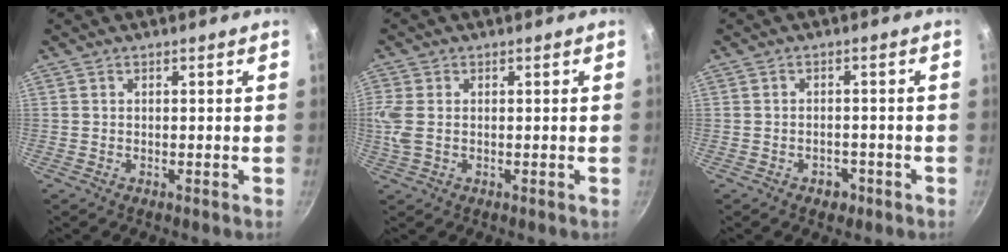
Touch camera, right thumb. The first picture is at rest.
{"total": 4.6, "force": [0.0, 2.9, 3.5], "torque": [-0.113, 0.006, 0.002]}
{"total": 2.5, "force": [-1.4, 1.8, 1.0], "torque": [-0.004, 0.013, -0.016]}